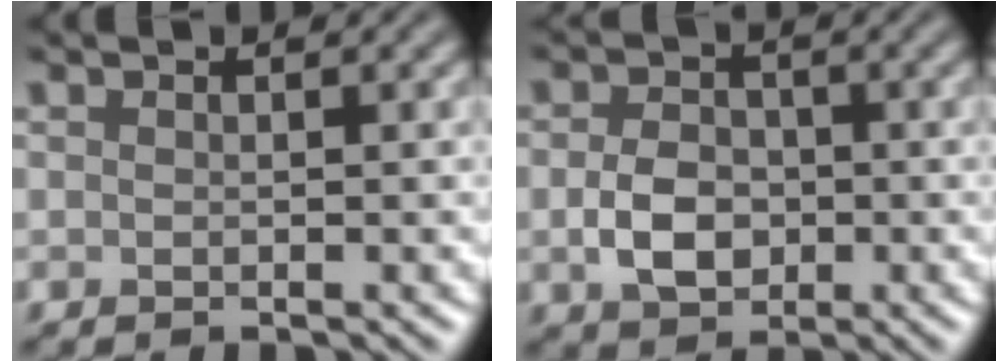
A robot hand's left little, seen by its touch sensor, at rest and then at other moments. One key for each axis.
{"total": 4.0, "fx": -0.8, "fy": 3.0, "fz": 2.6, "tx": -0.051, "ty": -0.002, "tz": -0.018}